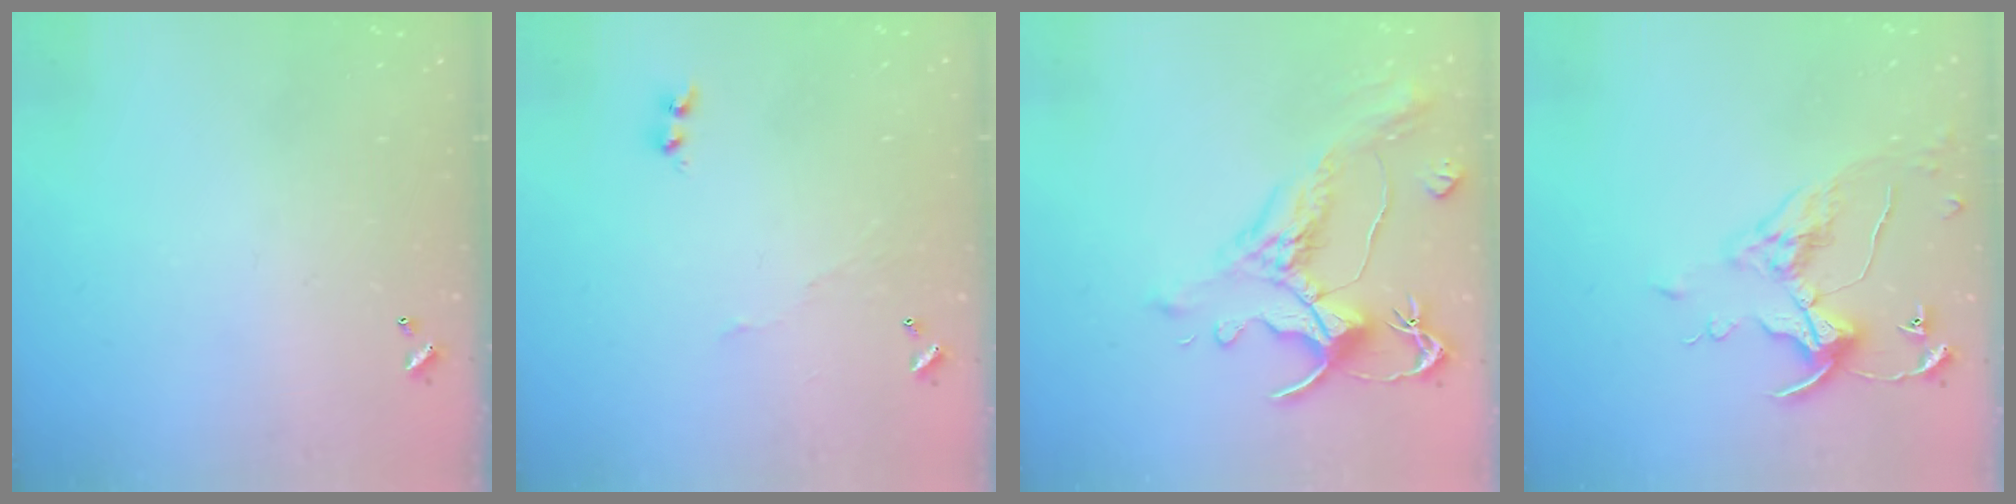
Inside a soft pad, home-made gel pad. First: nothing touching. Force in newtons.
{"total": 3.8, "press": 3.7, "slide": 0.6}
{"total": 1.6, "press": 0.4, "slide": 1.6}
{"total": 6.2, "press": 6.1, "slide": 0.8}